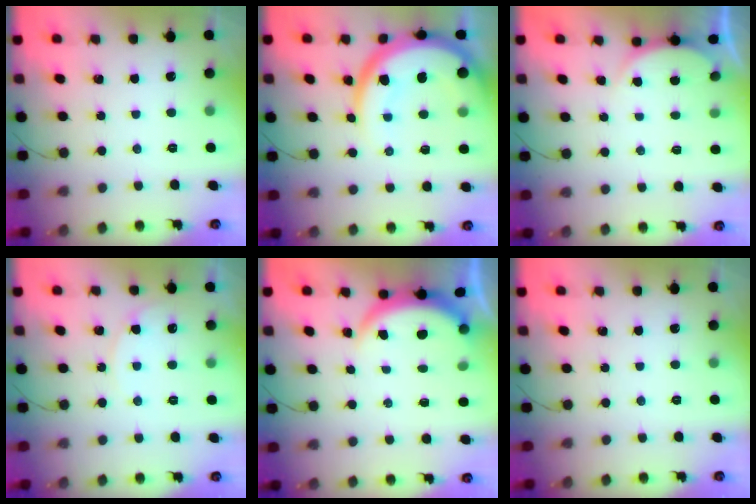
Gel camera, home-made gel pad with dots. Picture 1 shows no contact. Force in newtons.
{"total": 16.4, "press": 16.3, "slide": 1.5}
{"total": 2.3, "press": 2.2, "slide": 0.6}
{"total": 4.5, "press": 4.5, "slide": 0.6}
{"total": 3.9, "press": 3.9, "slide": 0.2}
{"total": 0.0}